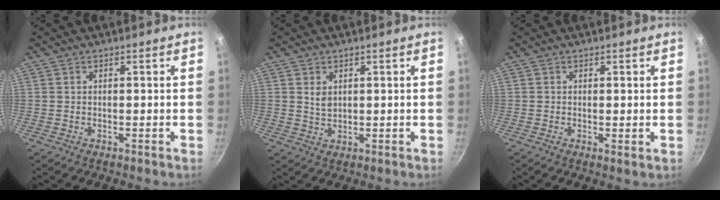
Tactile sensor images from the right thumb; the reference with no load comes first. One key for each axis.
{"total": 2.6, "fx": 0.9, "fy": 1.8, "fz": 1.7, "tx": -0.025, "ty": -0.004, "tz": 0.018}
{"total": 0.9, "fx": 0.2, "fy": 0.3, "fz": 0.8, "tx": -0.013, "ty": -0.009, "tz": 0.000}